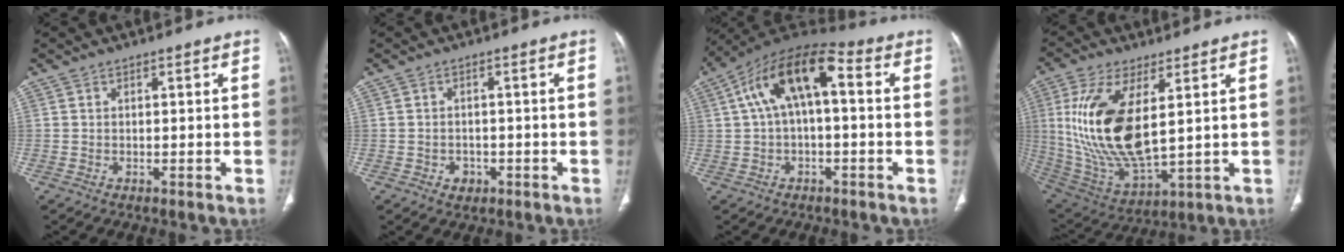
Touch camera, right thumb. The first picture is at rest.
{"total": 2.5, "force": [-1.0, 2.0, 1.0], "torque": [-0.005, 0.007, -0.009]}
{"total": 13.8, "force": [2.2, 6.5, 12.0], "torque": [-0.209, 0.044, 0.029]}
{"total": 19.6, "force": [3.7, 8.5, 17.2], "torque": [-0.356, -0.026, 0.085]}